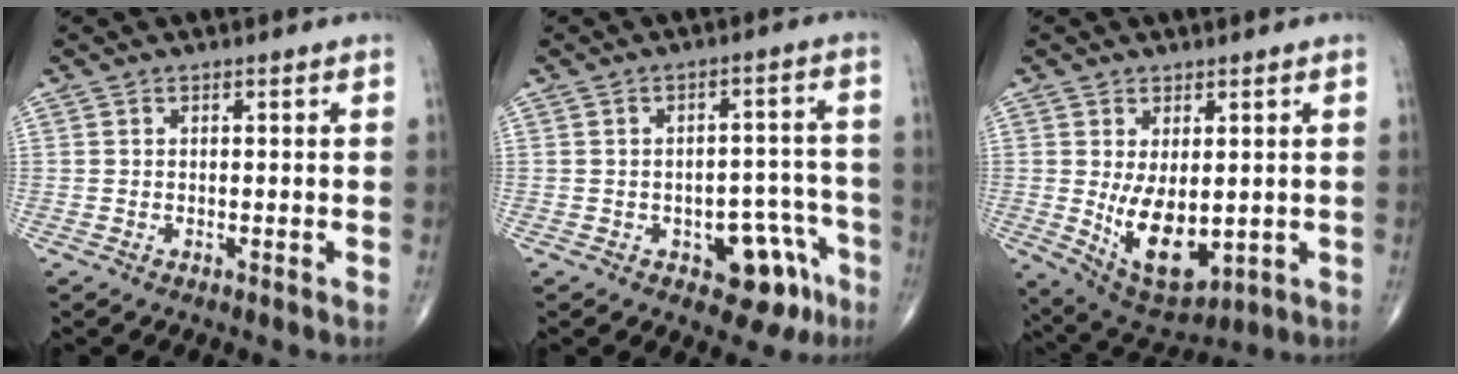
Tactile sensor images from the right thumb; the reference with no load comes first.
{"total": 9.8, "force": [-4.8, 5.5, 6.6], "torque": [-0.042, 0.039, -0.055]}
{"total": 11.2, "force": [-0.6, 6.1, 9.4], "torque": [-0.140, -0.019, 0.017]}